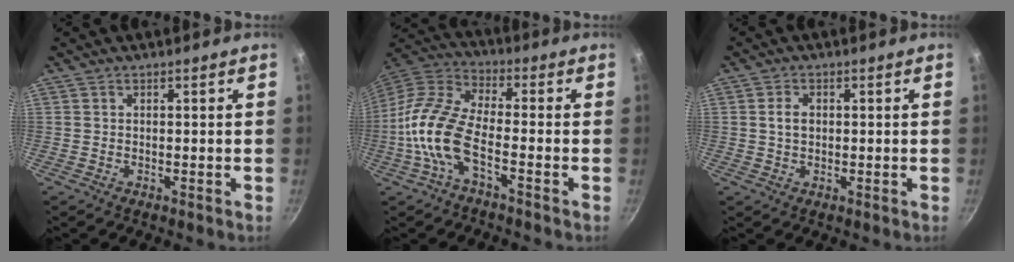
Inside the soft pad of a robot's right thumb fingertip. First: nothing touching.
{"total": 13.2, "force": [-4.3, 5.4, 11.3], "torque": [-0.234, 0.036, -0.104]}
{"total": 2.6, "force": [0.2, 1.8, 1.8], "torque": [-0.026, 0.005, 0.004]}